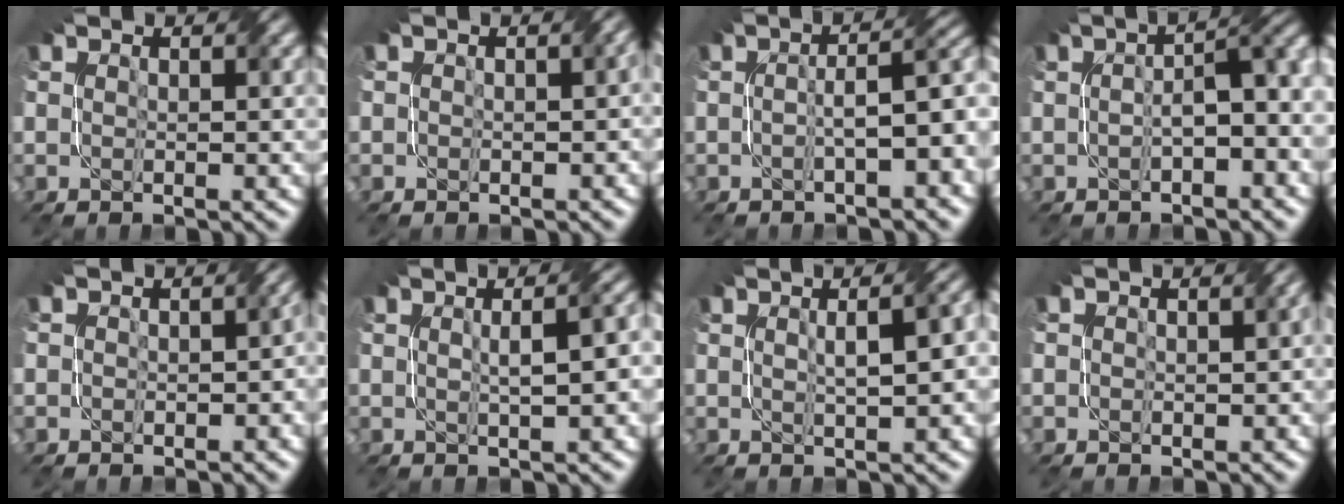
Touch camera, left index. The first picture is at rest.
{"total": 1.6, "force": [0.2, 1.0, 1.2], "torque": [-0.017, -0.002, 0.000]}
{"total": 6.0, "force": [-1.3, 1.7, 5.6], "torque": [-0.074, 0.015, -0.021]}
{"total": 5.1, "force": [-0.7, 1.8, 4.7], "torque": [-0.066, 0.009, -0.009]}
{"total": 3.5, "force": [-0.1, 2.5, 2.4], "torque": [-0.013, -0.004, -0.001]}
{"total": 5.0, "force": [0.5, 1.6, 4.7], "torque": [-0.039, 0.023, 0.003]}
{"total": 6.7, "force": [1.3, 2.5, 6.1], "torque": [-0.048, 0.033, 0.009]}
{"total": 1.7, "force": [0.2, 1.2, 1.2], "torque": [-0.013, -0.002, -0.001]}